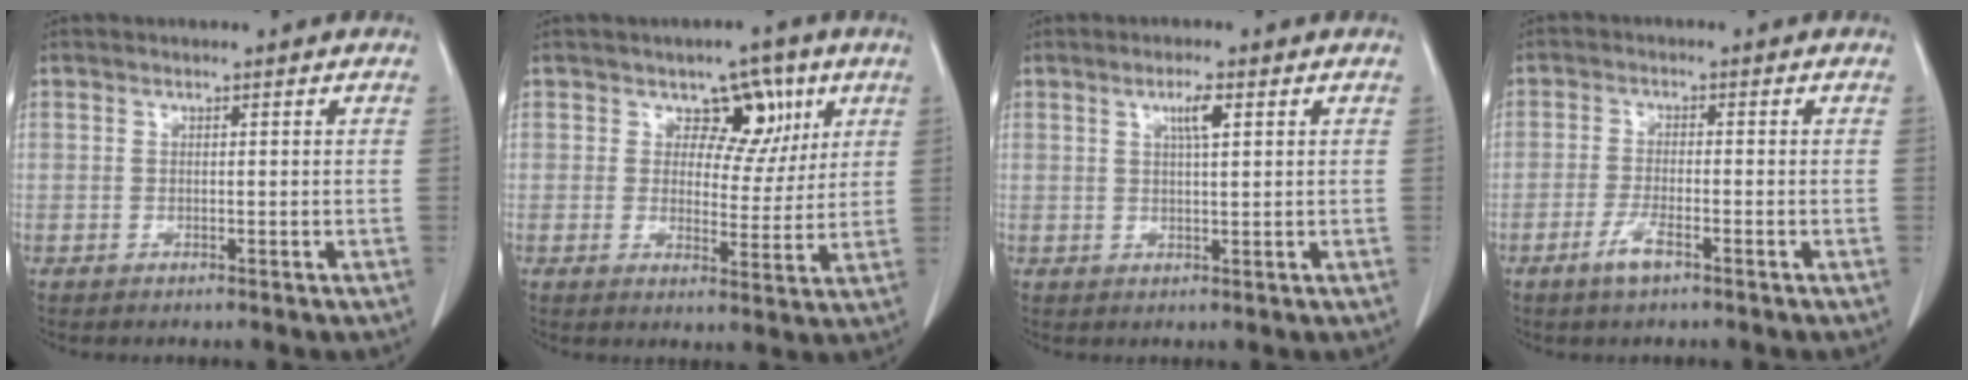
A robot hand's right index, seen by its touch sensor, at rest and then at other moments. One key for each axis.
{"total": 6.7, "fx": 3.2, "fy": 4.5, "fz": 3.9, "tx": -0.033, "ty": 0.006, "tz": 0.044}
{"total": 2.9, "fx": 1.2, "fy": 0.2, "fz": 2.6, "tx": -0.046, "ty": 0.000, "tz": 0.020}
{"total": 3.4, "fx": -2.2, "fy": 0.6, "fz": 2.6, "tx": -0.055, "ty": -0.003, "tz": -0.043}